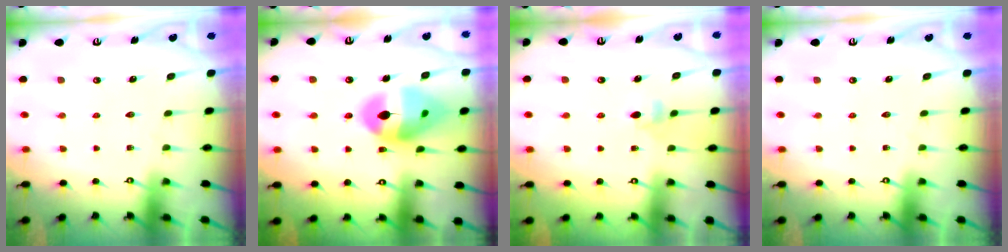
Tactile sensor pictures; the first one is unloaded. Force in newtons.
{"total": 15.4, "press": 15.3, "slide": 2.1}
{"total": 4.6, "press": 4.4, "slide": 1.0}
{"total": 0.0}